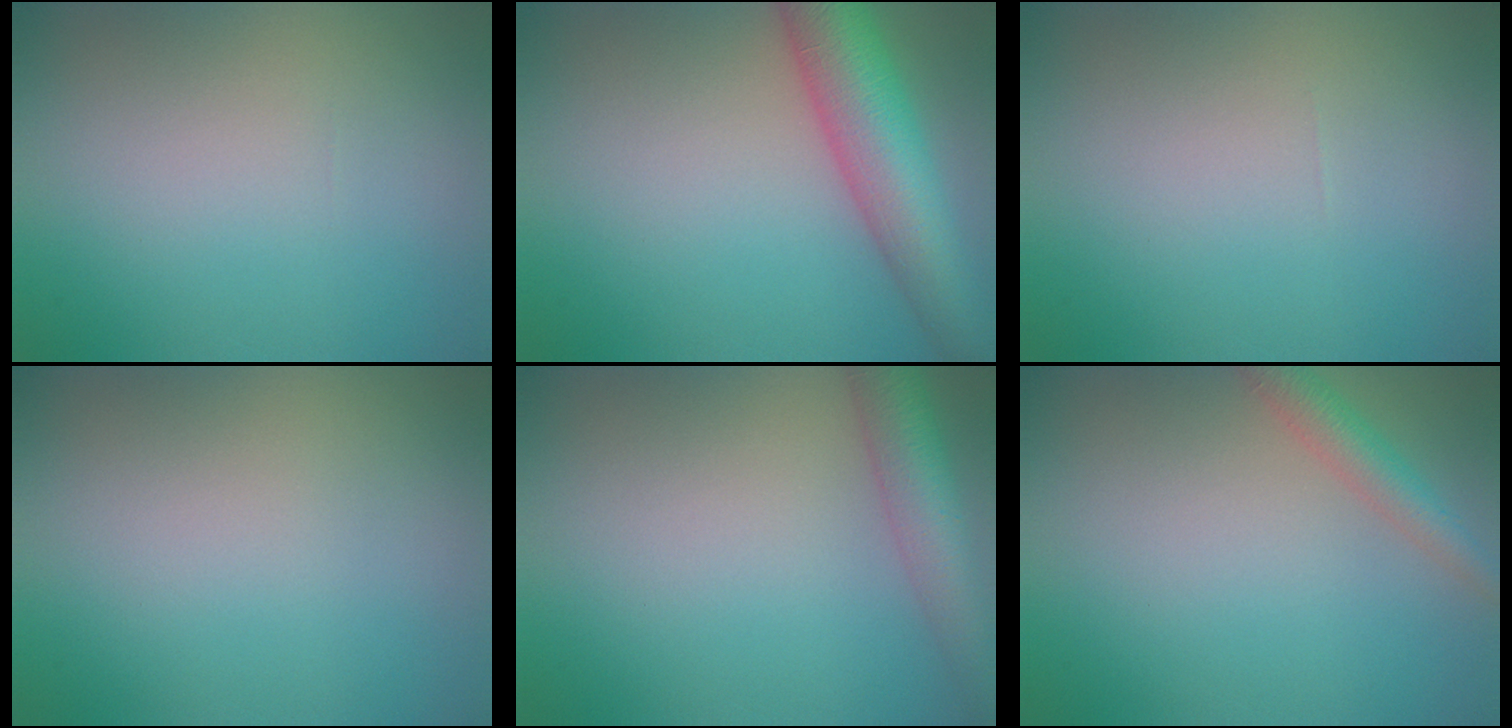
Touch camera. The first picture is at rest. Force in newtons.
{"total": 8.8, "press": 8.8, "slide": 0.3}
{"total": 0.0}
{"total": 0.0}
{"total": 5.1, "press": 5.1, "slide": 0.3}
{"total": 2.8, "press": 2.8, "slide": 0.2}